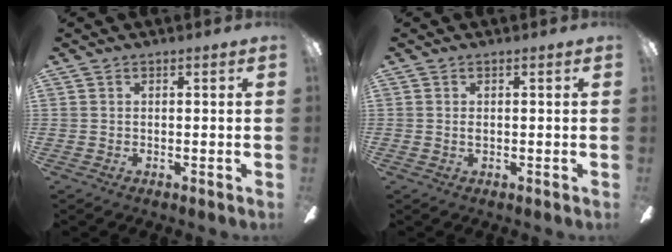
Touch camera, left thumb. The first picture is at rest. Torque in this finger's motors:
{"motor_torque": [0.05, 0.03, -0.12, 0.07, 0.00]}